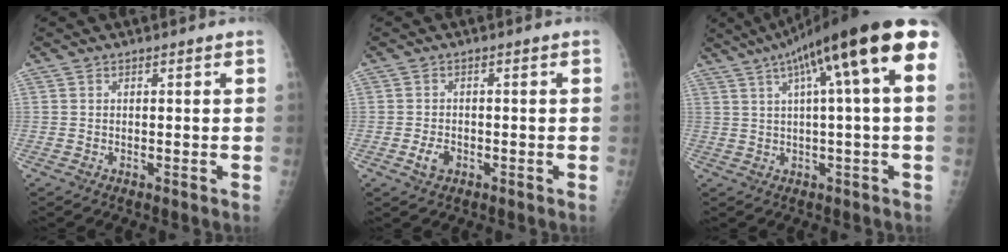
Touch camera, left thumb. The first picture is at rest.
{"total": 2.7, "force": [-1.1, 1.8, 1.7], "torque": [-0.031, 0.005, -0.018]}
{"total": 18.4, "force": [7.2, 2.7, 16.7], "torque": [-0.263, 0.033, 0.103]}